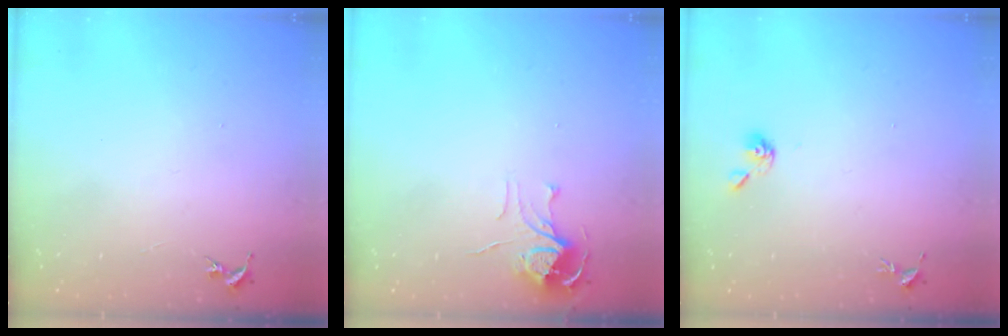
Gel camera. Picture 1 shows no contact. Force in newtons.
{"total": 7.0, "press": 7.0, "slide": 0.6}
{"total": 5.2, "press": 5.1, "slide": 0.6}